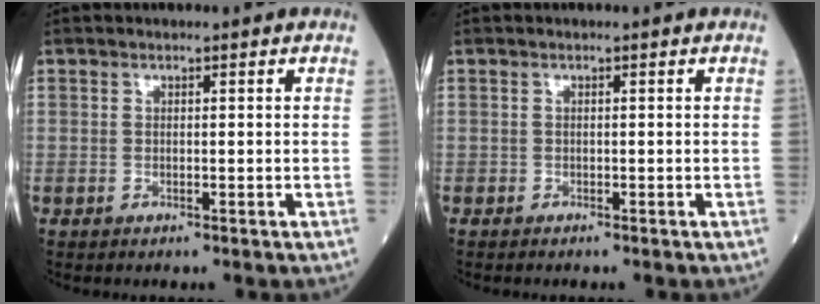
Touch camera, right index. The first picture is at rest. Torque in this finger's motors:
{"motor_torque": [0.04, -0.01, -0.05, 0.00]}